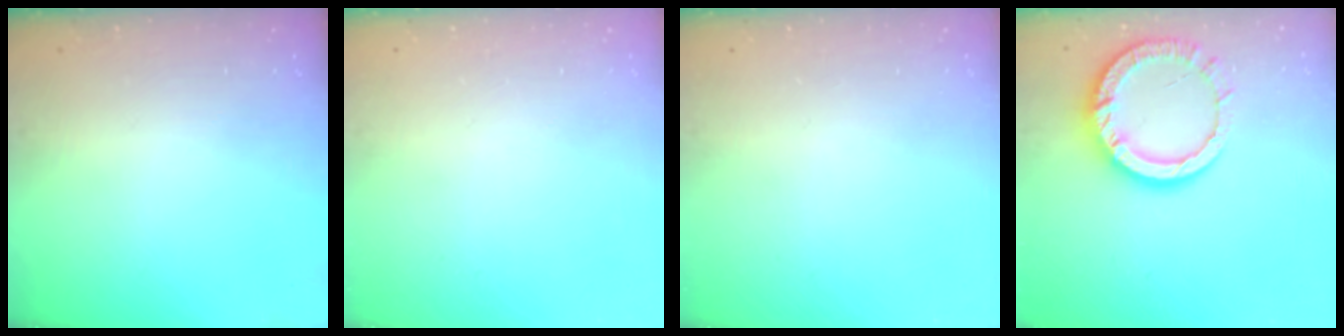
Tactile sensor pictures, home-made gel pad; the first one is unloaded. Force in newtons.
{"total": 0.0}
{"total": 0.0}
{"total": 13.0, "press": 12.9, "slide": 1.3}